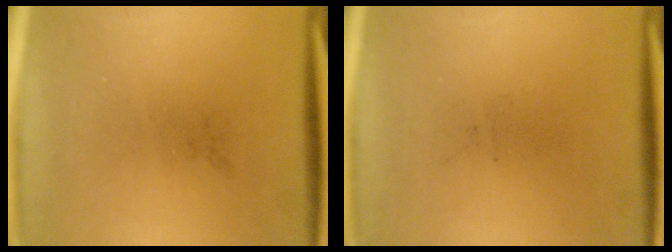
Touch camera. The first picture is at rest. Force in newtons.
{"total": 0.0}